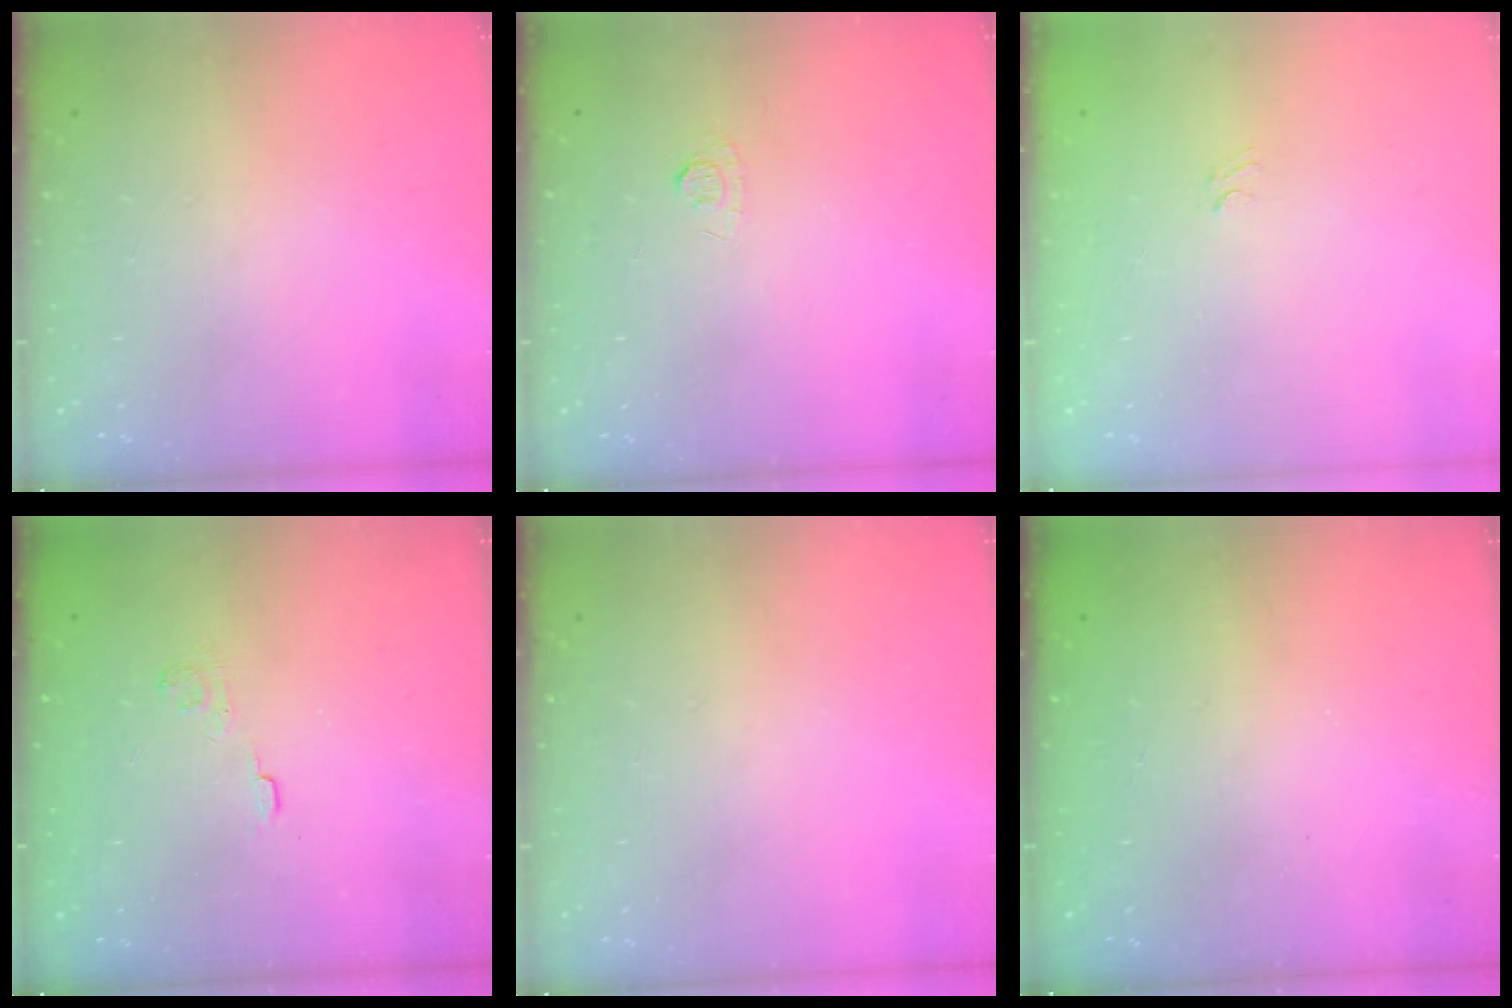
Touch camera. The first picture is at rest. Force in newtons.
{"total": 4.1, "press": 4.1, "slide": 0.5}
{"total": 3.3, "press": 3.1, "slide": 1.2}
{"total": 2.9, "press": 2.5, "slide": 1.4}
{"total": 0.0}
{"total": 2.5, "press": 2.4, "slide": 0.8}